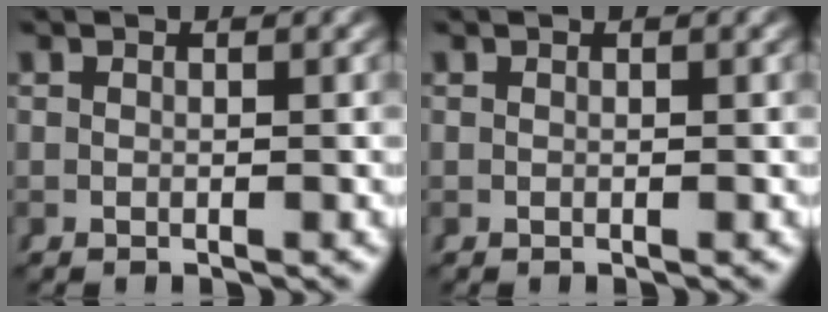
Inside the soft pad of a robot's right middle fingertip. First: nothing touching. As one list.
[{"total": 0.0}]